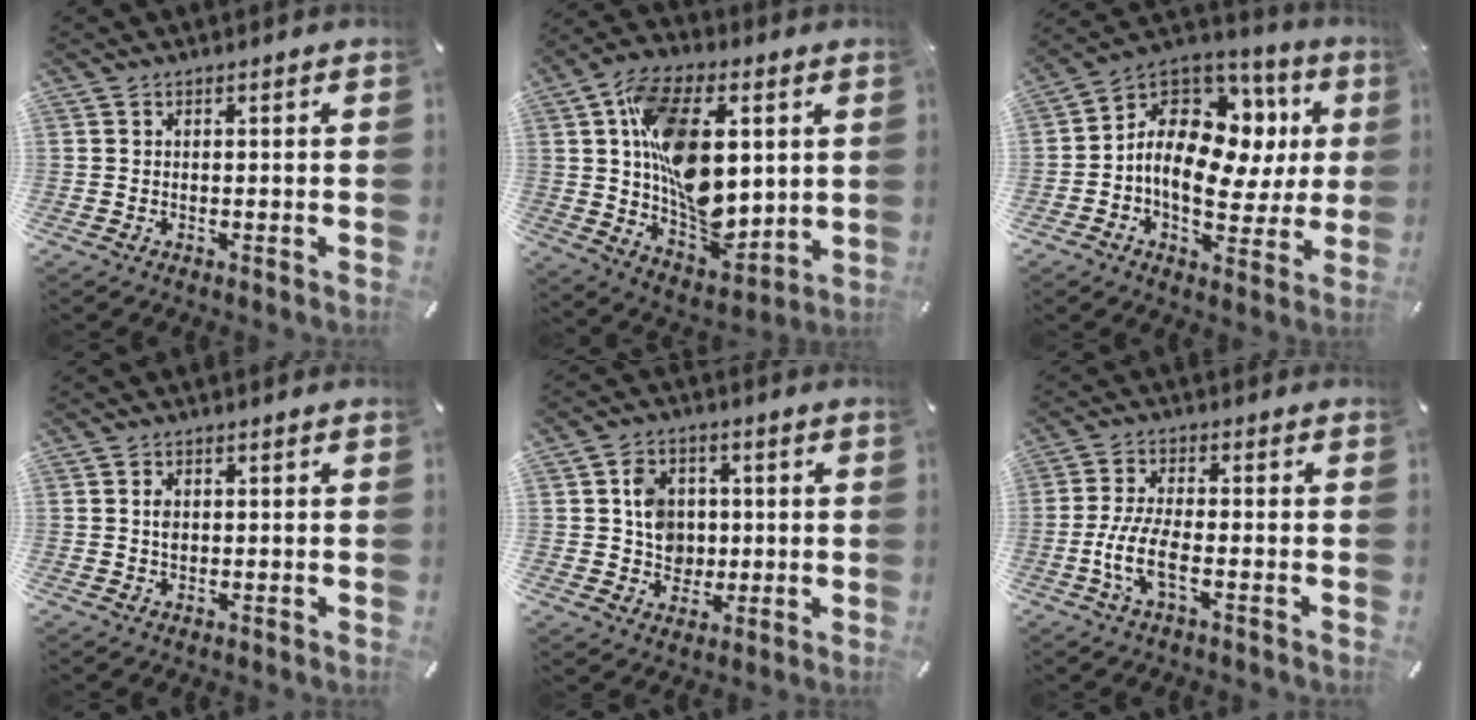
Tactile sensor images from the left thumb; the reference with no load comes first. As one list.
[{"total": 19.0, "force": [3.8, 11.8, 14.4], "torque": [-0.245, -0.003, 0.075]}, {"total": 16.1, "force": [2.4, 10.9, 11.6], "torque": [-0.207, -0.019, 0.038]}, {"total": 2.1, "force": [0.3, 1.5, 1.5], "torque": [-0.025, 0.001, 0.002]}, {"total": 8.2, "force": [0.9, 7.4, 3.4], "torque": [-0.049, 0.010, 0.017]}, {"total": 7.9, "force": [-2.4, 2.6, 7.1], "torque": [-0.156, -0.011, -0.046]}]